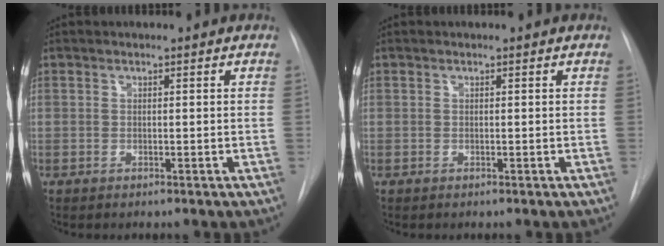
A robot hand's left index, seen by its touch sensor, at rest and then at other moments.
{"total": 0.0}